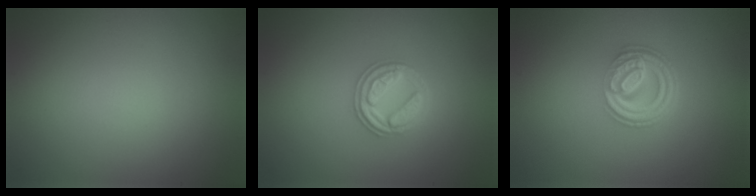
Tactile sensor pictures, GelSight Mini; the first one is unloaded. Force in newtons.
{"total": 3.0, "press": 2.8, "slide": 1.0}
{"total": 4.8, "press": 3.3, "slide": 3.5}